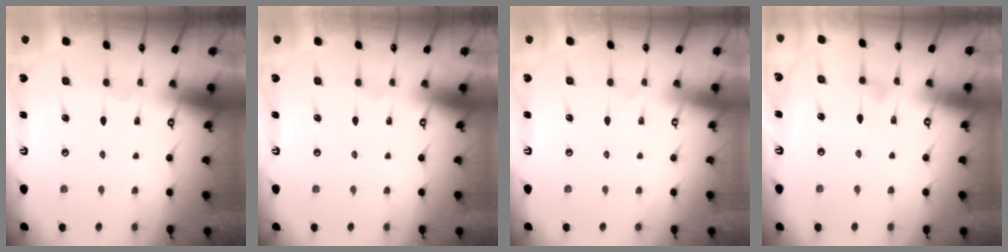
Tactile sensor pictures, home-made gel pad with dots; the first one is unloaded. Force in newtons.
{"total": 0.0}
{"total": 3.9, "press": 3.9, "slide": 0.1}
{"total": 5.9, "press": 5.9, "slide": 0.4}